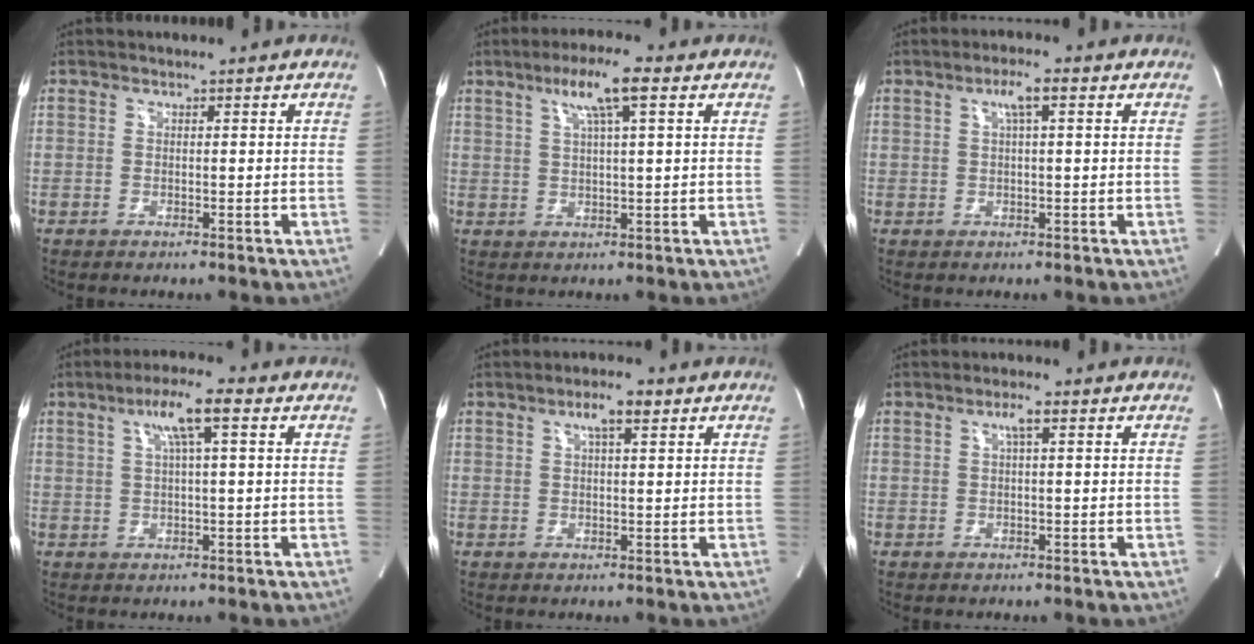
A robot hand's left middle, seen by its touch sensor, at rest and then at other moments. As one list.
[{"total": 7.0, "force": [3.4, 0.1, 6.1], "torque": [-0.113, 0.013, 0.059]}, {"total": 3.2, "force": [1.2, 0.2, 3.0], "torque": [-0.053, 0.008, 0.021]}, {"total": 6.5, "force": [2.6, 0.2, 6.0], "torque": [-0.109, 0.014, 0.045]}, {"total": 3.7, "force": [1.9, 0.6, 3.1], "torque": [-0.058, 0.009, 0.034]}, {"total": 1.9, "force": [0.7, 0.0, 1.8], "torque": [-0.035, 0.003, 0.012]}]